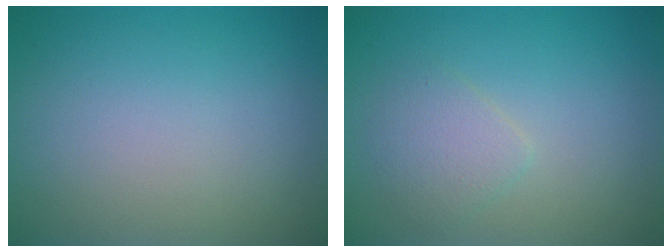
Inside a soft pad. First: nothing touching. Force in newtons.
{"total": 1.9, "press": 1.9, "slide": 0.1}